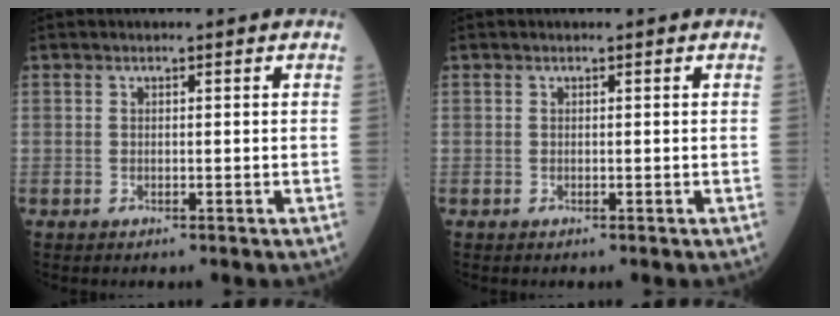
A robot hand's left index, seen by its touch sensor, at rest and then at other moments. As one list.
[{"total": 0.0}]